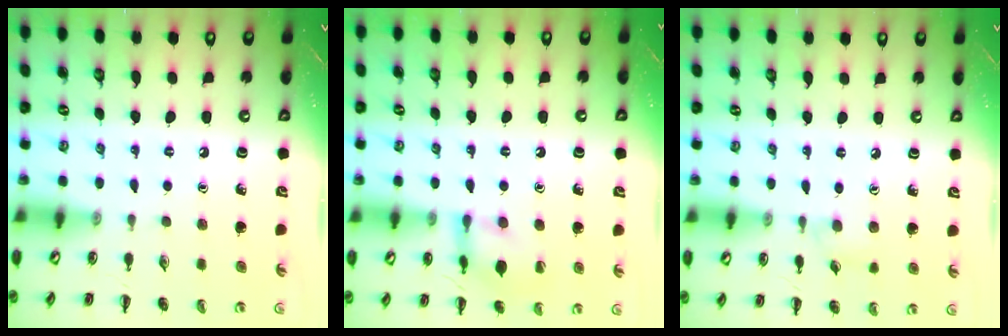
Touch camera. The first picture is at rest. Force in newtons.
{"total": 12.1, "press": 12.1, "slide": 0.5}
{"total": 6.1, "press": 5.7, "slide": 2.2}